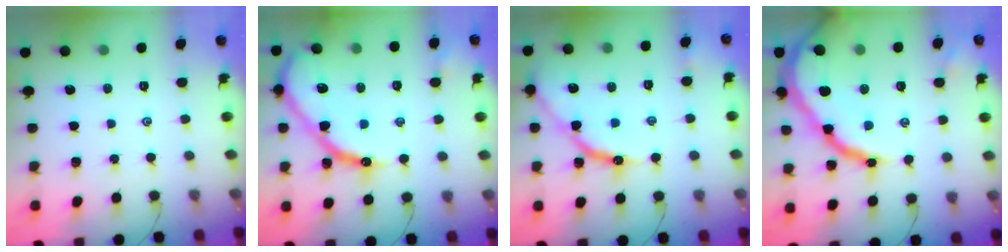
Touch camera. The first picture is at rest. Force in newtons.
{"total": 19.4, "press": 19.3, "slide": 1.7}
{"total": 12.1, "press": 12.1, "slide": 1.1}
{"total": 25.4, "press": 25.3, "slide": 2.5}